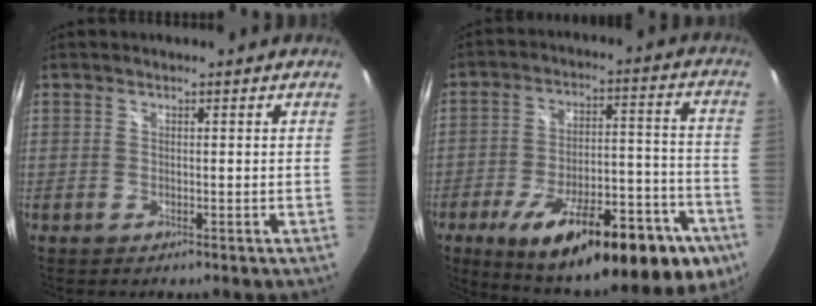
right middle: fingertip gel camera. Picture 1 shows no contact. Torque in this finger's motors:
{"motor_torque": [1.85, -0.29, 1.05, 0.21]}